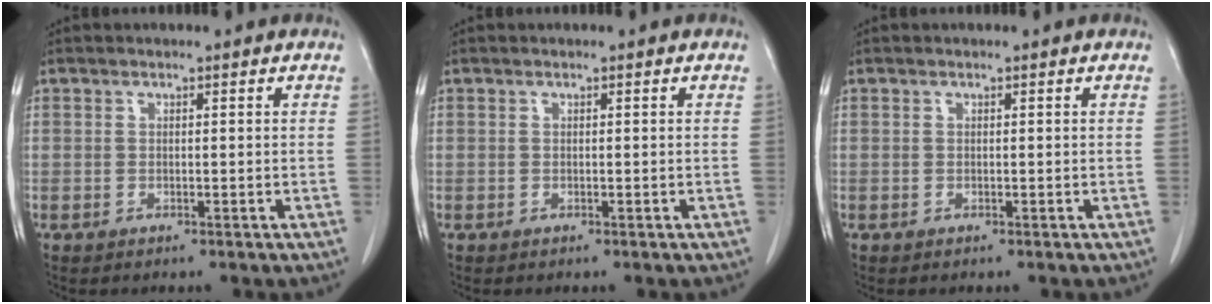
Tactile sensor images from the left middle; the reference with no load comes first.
{"total": 0.0}
{"total": 0.0}